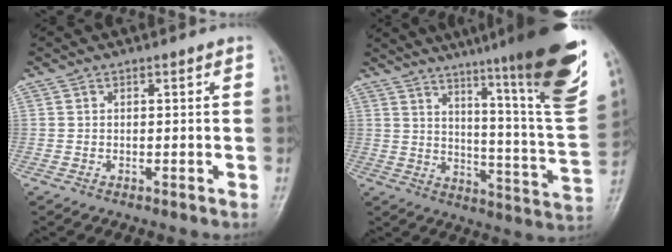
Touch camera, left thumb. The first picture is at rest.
{"total": 26.8, "force": [17.8, 1.7, 20.0], "torque": [-0.270, -0.102, 0.249]}